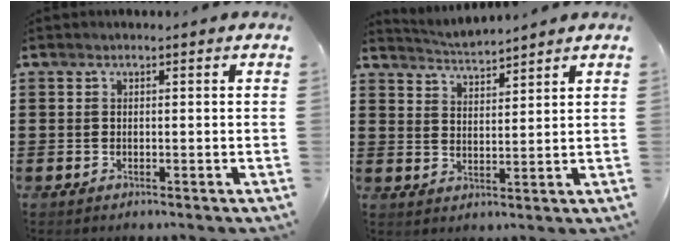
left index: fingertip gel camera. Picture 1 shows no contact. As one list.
[{"total": 3.1, "force": [3.0, -0.4, -0.1], "torque": [-0.009, -0.016, 0.053]}]